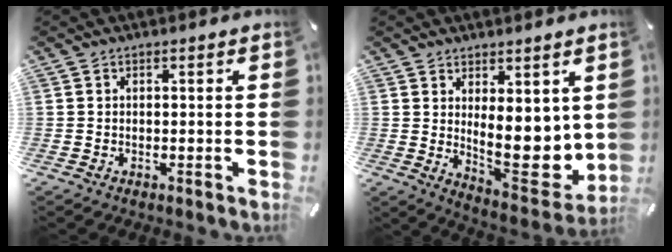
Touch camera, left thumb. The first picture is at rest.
{"total": 12.6, "force": [1.8, 6.0, 10.9], "torque": [-0.135, -0.046, 0.043]}